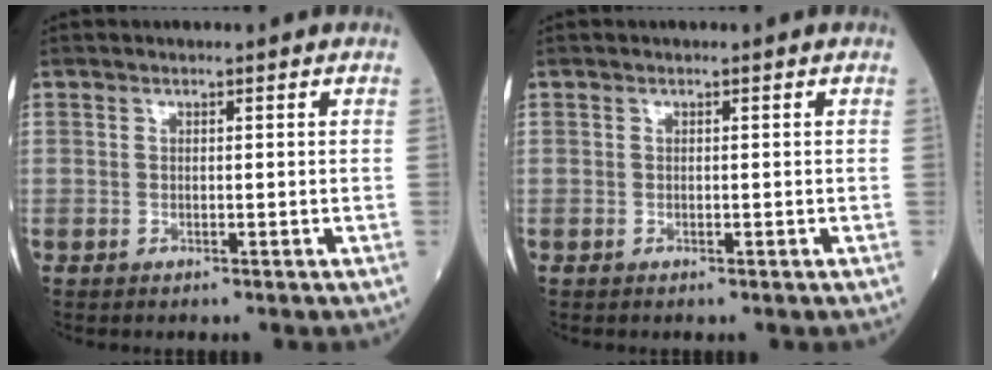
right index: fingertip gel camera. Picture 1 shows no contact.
{"total": 0.0}